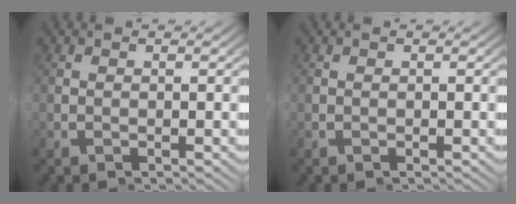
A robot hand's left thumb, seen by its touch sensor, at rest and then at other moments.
{"total": 0.0}